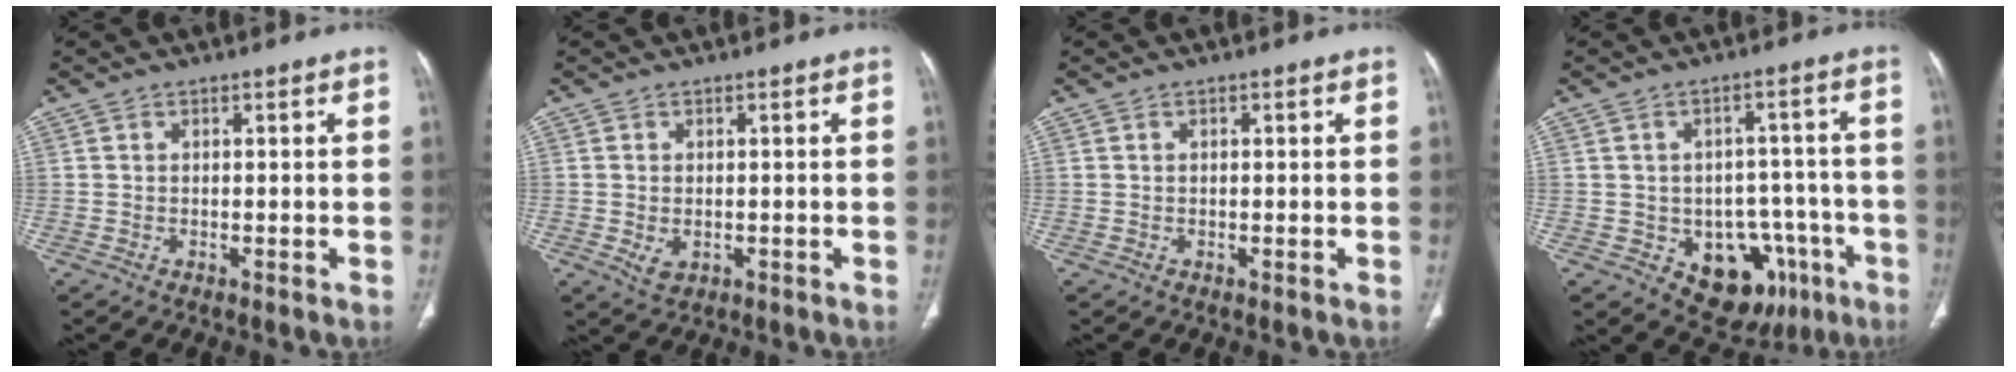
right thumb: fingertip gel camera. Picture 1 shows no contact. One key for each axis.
{"total": 2.8, "fx": -0.5, "fy": 2.0, "fz": 1.9, "tx": -0.033, "ty": -0.002, "tz": 0.001}
{"total": 0.7, "fx": 0.3, "fy": 0.3, "fz": 0.5, "tx": -0.011, "ty": 0.004, "tz": 0.005}
{"total": 14.0, "fx": -6.0, "fy": 9.8, "fz": 7.9, "tx": -0.056, "ty": 0.038, "tz": -0.067}